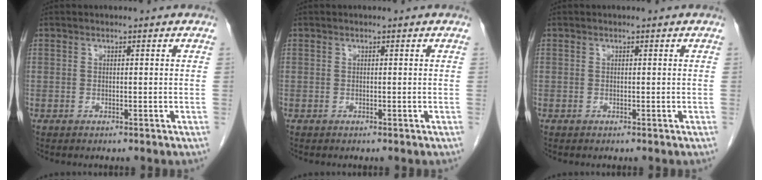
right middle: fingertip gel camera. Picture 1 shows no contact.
{"total": 0.0}
{"total": 0.0}